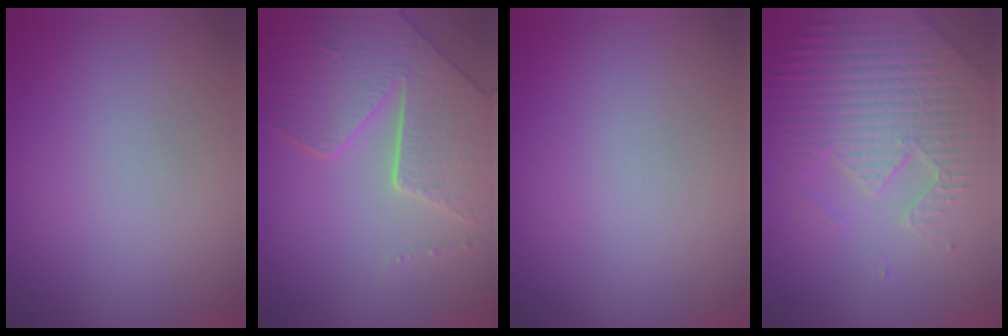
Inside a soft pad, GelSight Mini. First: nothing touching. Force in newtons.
{"total": 8.1, "press": 6.1, "slide": 5.4}
{"total": 0.0}
{"total": 5.9, "press": 5.0, "slide": 3.2}